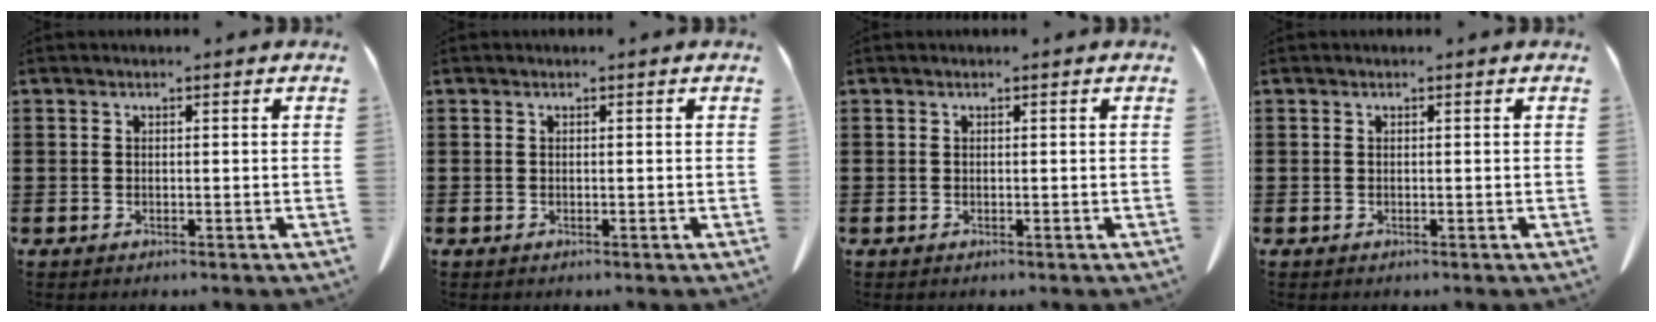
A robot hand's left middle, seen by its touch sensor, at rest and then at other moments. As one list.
[{"total": 0.0}, {"total": 0.0}, {"total": 0.0}]